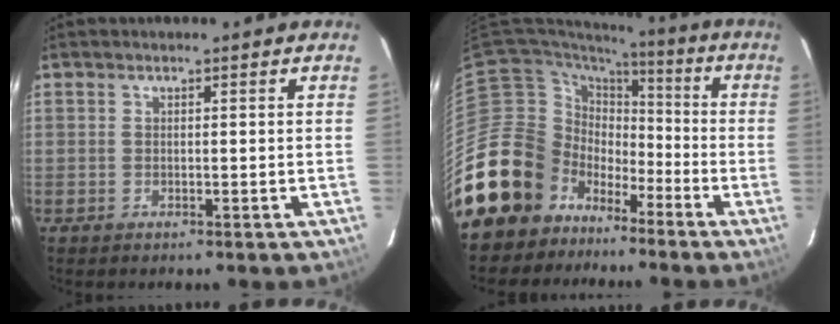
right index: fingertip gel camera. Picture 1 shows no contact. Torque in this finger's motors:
{"motor_torque": [0.07, -0.20, -0.22, -0.21]}